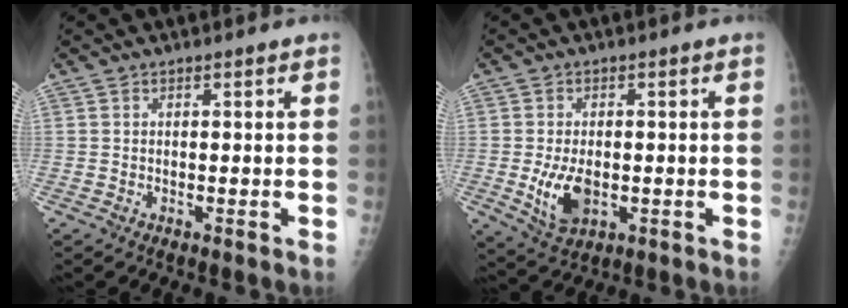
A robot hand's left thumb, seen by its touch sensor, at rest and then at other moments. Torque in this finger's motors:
{"motor_torque": [0.10, 0.36, 0.69, 0.20, 0.09]}